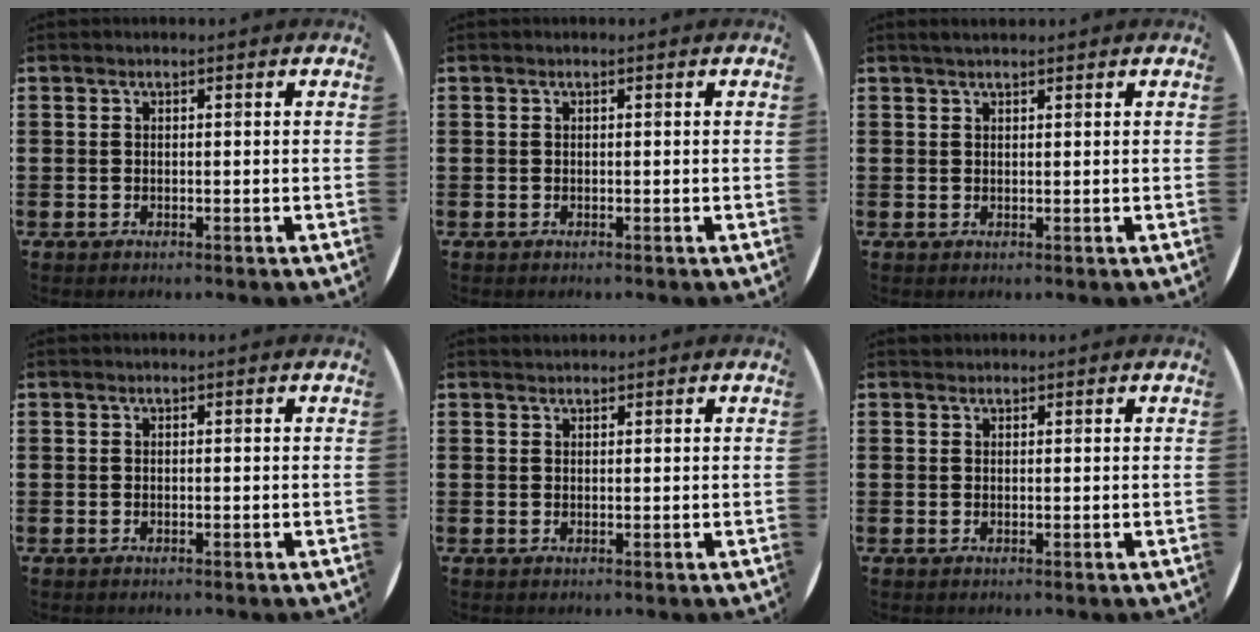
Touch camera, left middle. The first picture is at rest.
{"total": 0.0}
{"total": 1.1, "force": [0.9, 0.1, 0.5], "torque": [-0.010, 0.003, 0.017]}
{"total": 0.0}
{"total": 0.8, "force": [0.8, 0.1, -0.1], "torque": [0.001, 0.002, 0.015]}
{"total": 0.5, "force": [0.5, 0.1, -0.1], "torque": [0.010, 0.001, 0.008]}